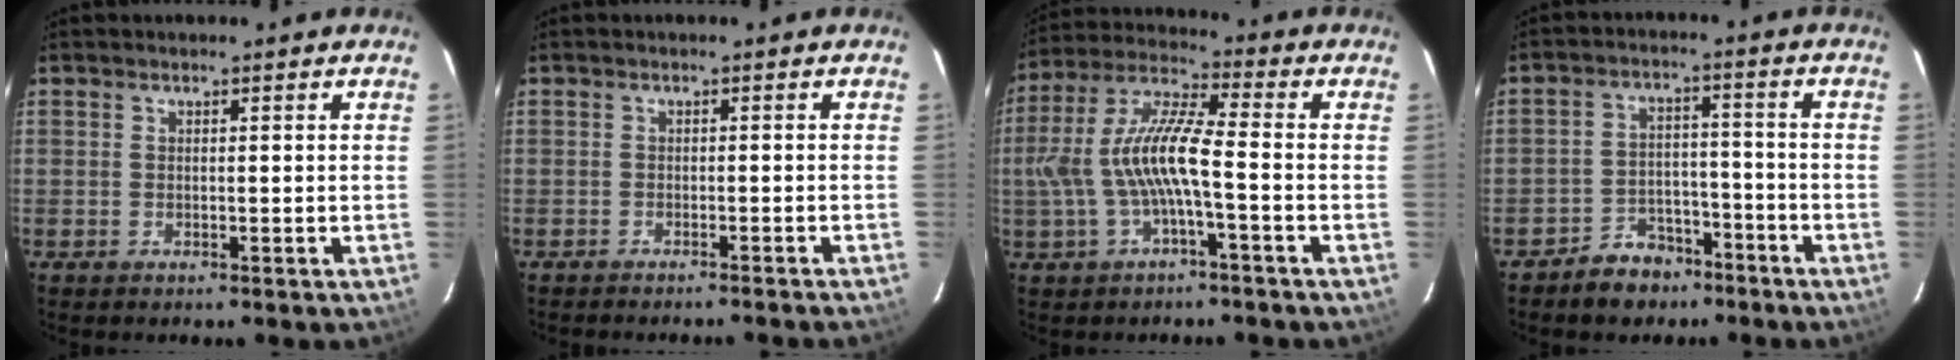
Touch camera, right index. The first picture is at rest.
{"total": 4.1, "force": [-3.8, -0.5, 1.5], "torque": [-0.035, 0.000, -0.052]}
{"total": 11.1, "force": [-2.0, 2.1, 10.7], "torque": [-0.224, 0.011, -0.034]}
{"total": 7.5, "force": [-5.6, 4.6, 1.7], "torque": [-0.042, 0.024, -0.078]}